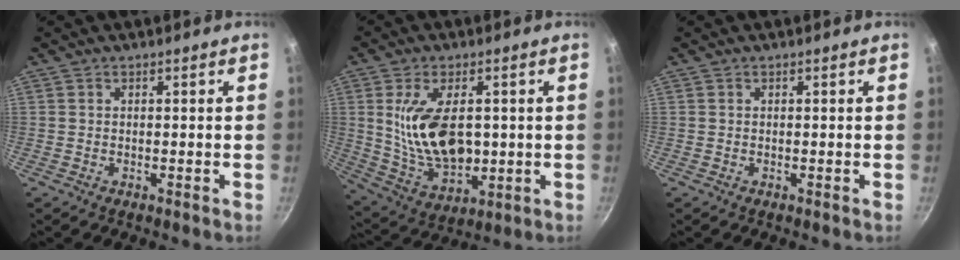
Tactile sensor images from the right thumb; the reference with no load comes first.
{"total": 15.2, "force": [1.4, 8.7, 12.4], "torque": [-0.205, -0.019, 0.040]}
{"total": 0.0}